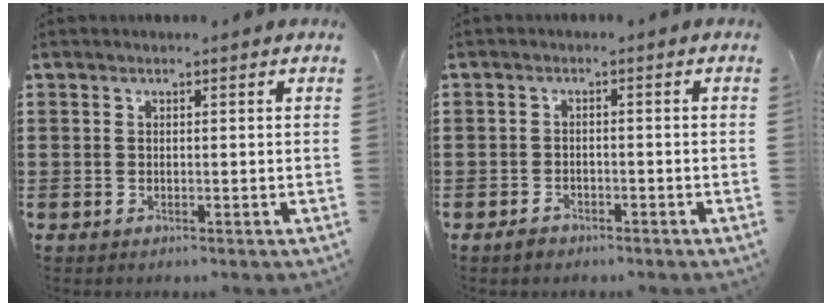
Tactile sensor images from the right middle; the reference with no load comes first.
{"total": 1.5, "force": [-1.3, 0.7, 0.4], "torque": [-0.012, 0.000, -0.027]}